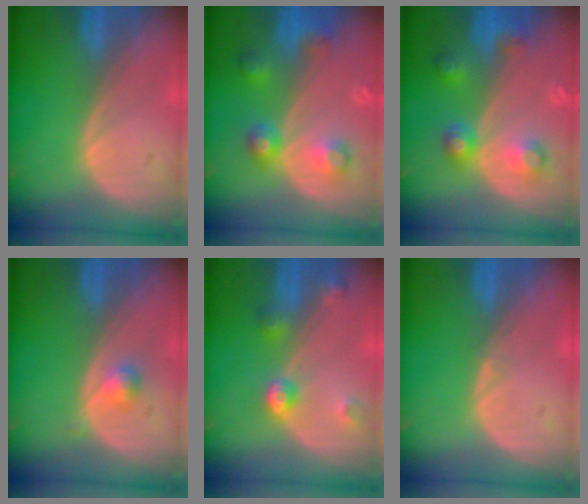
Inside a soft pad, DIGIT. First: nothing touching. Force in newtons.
{"total": 5.8, "press": 5.8, "slide": 0.3}
{"total": 5.8, "press": 5.8, "slide": 0.3}
{"total": 2.0, "press": 1.8, "slide": 0.8}
{"total": 4.6, "press": 4.1, "slide": 2.1}
{"total": 0.6, "press": 0.4, "slide": 0.5}